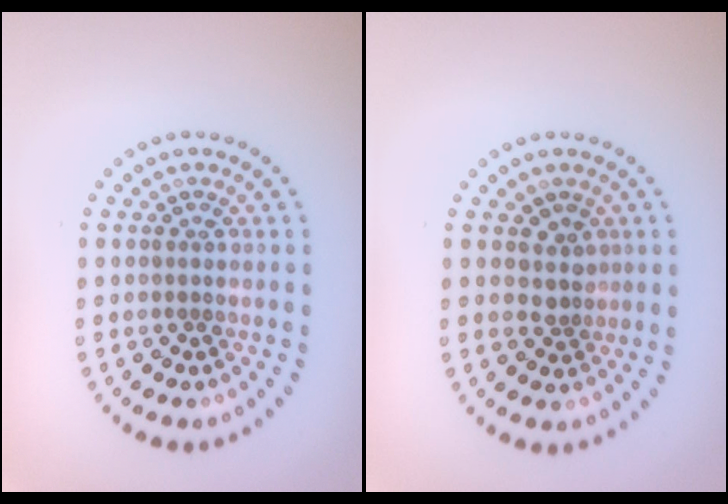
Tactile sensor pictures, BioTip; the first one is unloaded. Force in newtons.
{"total": 1.5, "press": 1.2, "slide": 0.9}